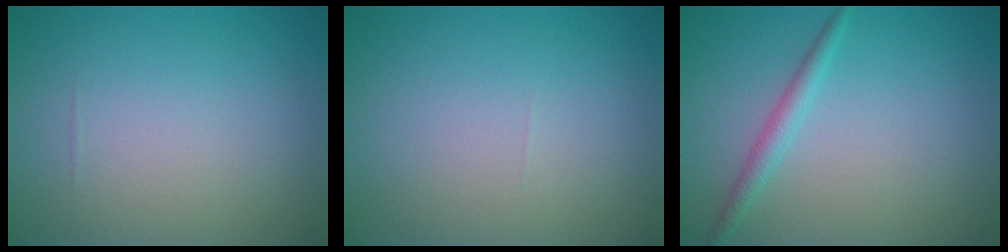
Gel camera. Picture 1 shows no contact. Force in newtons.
{"total": 0.0}
{"total": 1.8, "press": 1.8, "slide": 0.0}